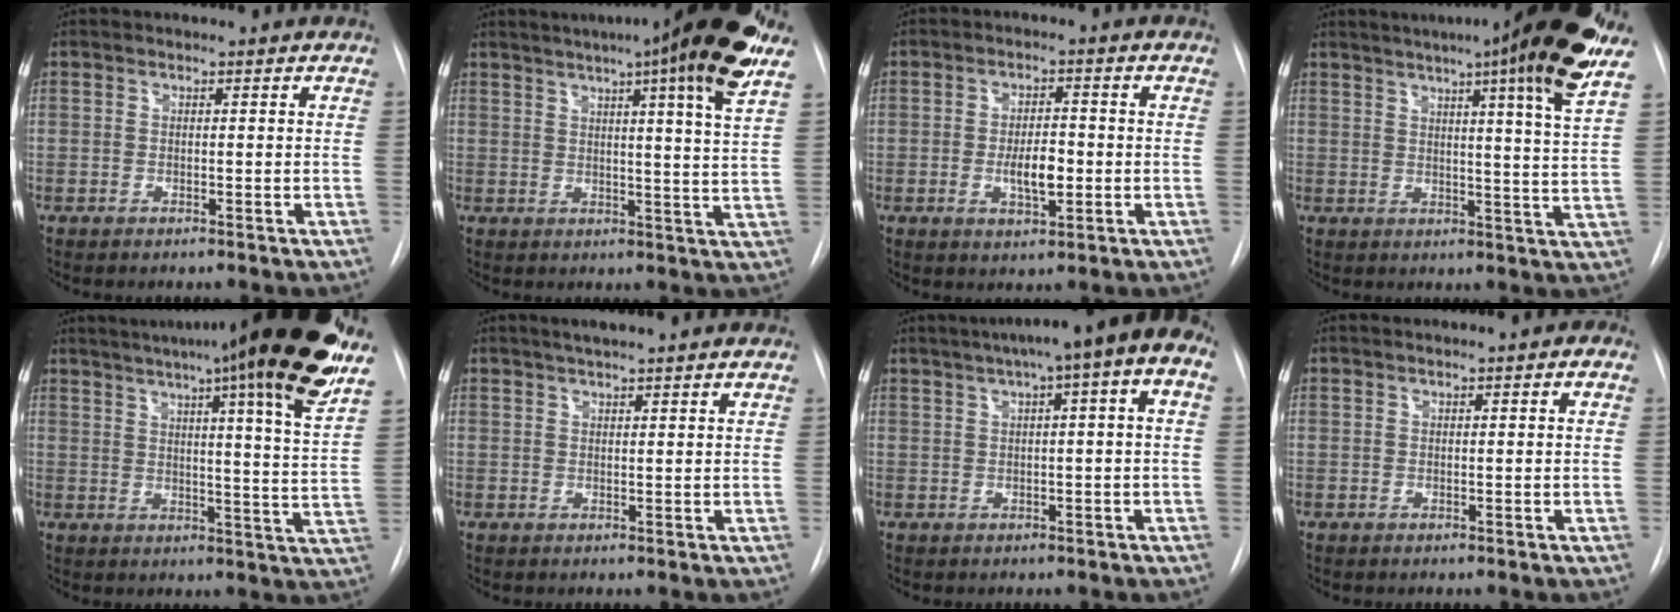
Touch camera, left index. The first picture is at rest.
{"total": 18.5, "force": [12.9, -0.5, 13.2], "torque": [-0.195, 0.000, 0.156]}
{"total": 5.4, "force": [-1.0, 1.9, 4.9], "torque": [-0.083, -0.001, -0.013]}
{"total": 20.1, "force": [14.3, -0.8, 14.1], "torque": [-0.205, -0.016, 0.173]}
{"total": 25.8, "force": [19.0, 0.4, 17.5], "torque": [-0.234, -0.026, 0.244]}
{"total": 4.8, "force": [4.0, 0.1, 2.7], "torque": [-0.045, 0.026, 0.062]}
{"total": 12.0, "force": [5.5, 1.3, 10.6], "torque": [-0.149, 0.044, 0.064]}
{"total": 1.1, "force": [0.5, 0.2, 0.9], "torque": [-0.017, 0.003, 0.005]}